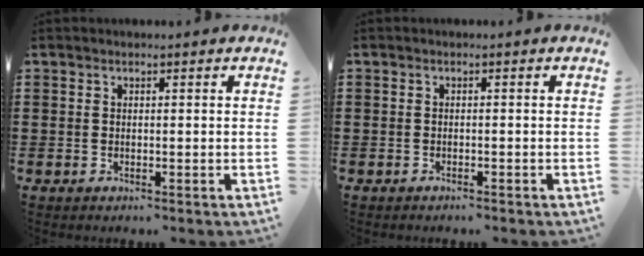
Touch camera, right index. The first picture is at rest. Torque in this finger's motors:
{"motor_torque": [-0.14, 0.42, -0.45, -0.04]}